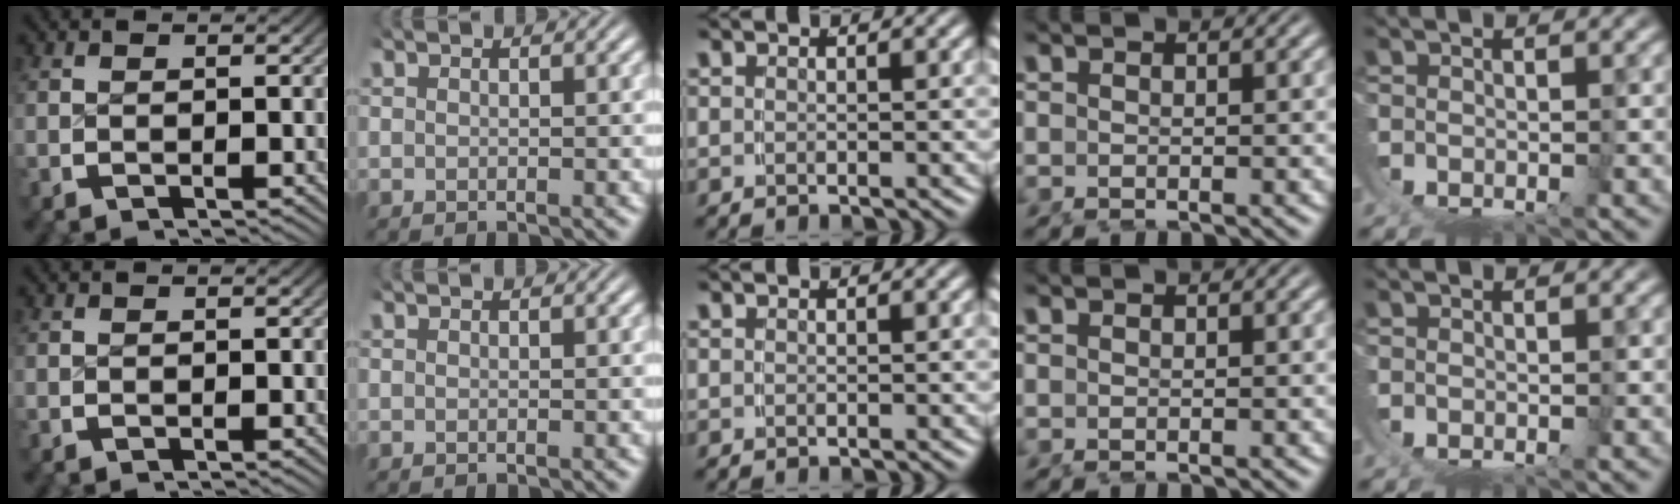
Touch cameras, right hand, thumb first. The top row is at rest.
{}